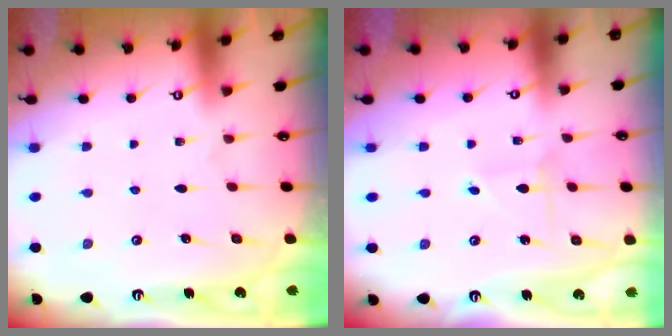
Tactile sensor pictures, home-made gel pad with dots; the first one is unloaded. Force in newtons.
{"total": 2.0, "press": 2.0, "slide": 0.2}